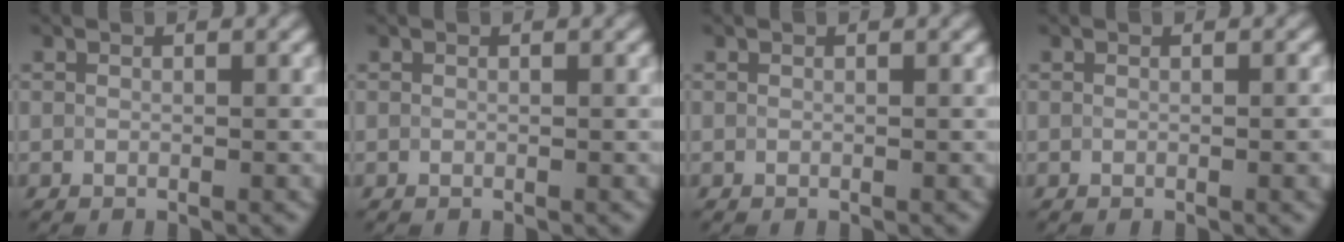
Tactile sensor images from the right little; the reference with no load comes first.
{"total": 0.0}
{"total": 0.0}
{"total": 1.2, "force": [-0.1, 0.2, 1.1], "torque": [-0.012, 0.000, -0.001]}